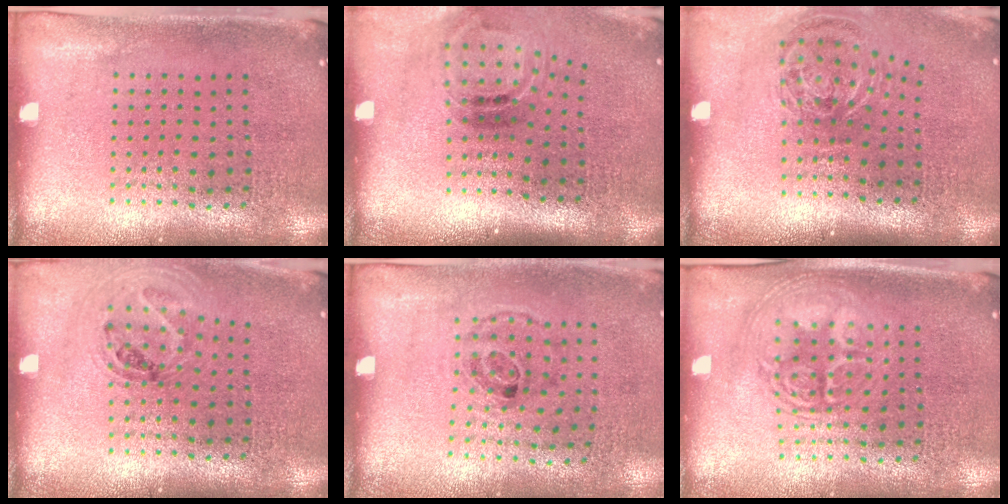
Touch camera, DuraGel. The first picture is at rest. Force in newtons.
{"total": 1.5, "press": 1.1, "slide": 1.1}
{"total": 1.3, "press": 1.0, "slide": 0.9}
{"total": 1.0, "press": 1.0, "slide": 0.1}
{"total": 1.2, "press": 0.7, "slide": 0.9}
{"total": 2.6, "press": 2.6, "slide": 0.2}